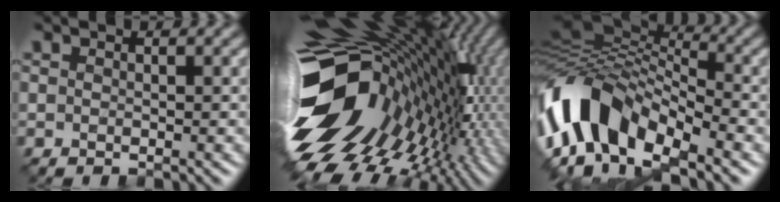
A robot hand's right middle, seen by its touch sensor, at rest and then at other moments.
{"total": 18.1, "force": [-1.2, 11.5, 14.0], "torque": [-0.245, -0.005, -0.022]}
{"total": 11.4, "force": [-5.0, 6.1, 8.3], "torque": [-0.148, 0.010, -0.108]}